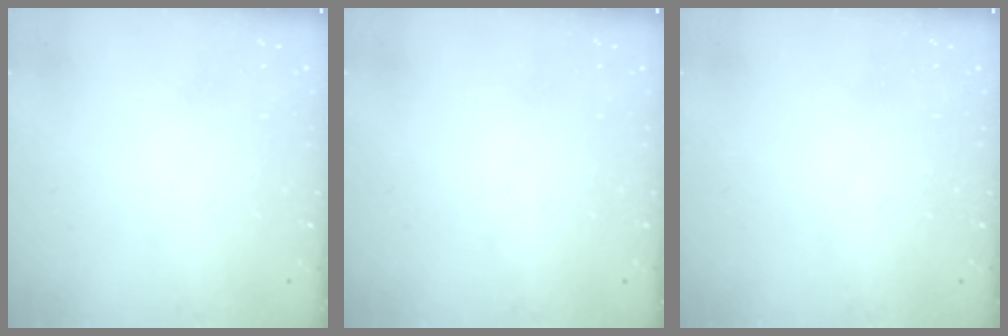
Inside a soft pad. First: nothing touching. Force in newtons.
{"total": 0.0}
{"total": 0.0}